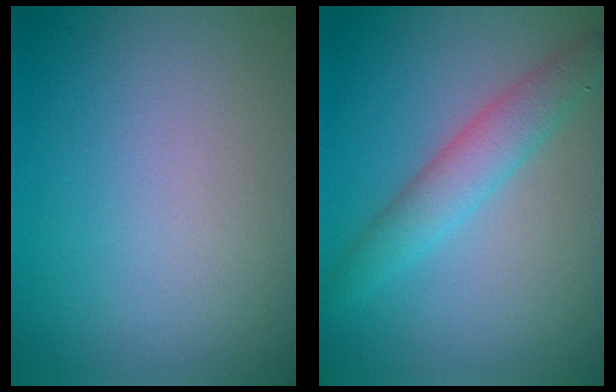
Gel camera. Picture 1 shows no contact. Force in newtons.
{"total": 2.6, "press": 2.6, "slide": 0.0}